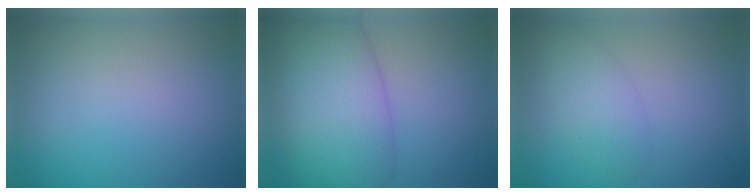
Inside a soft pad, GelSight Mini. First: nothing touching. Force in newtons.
{"total": 9.5, "press": 9.5, "slide": 0.3}
{"total": 2.4, "press": 2.4, "slide": 0.2}